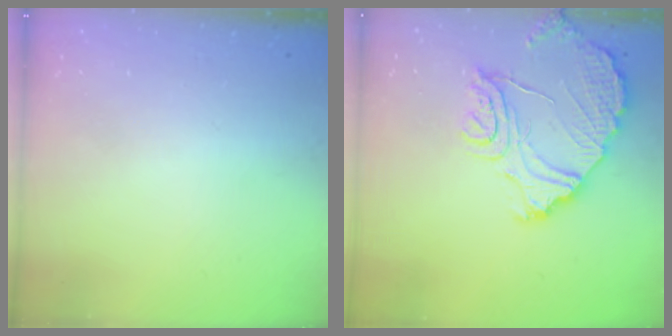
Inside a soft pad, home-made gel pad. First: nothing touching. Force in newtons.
{"total": 12.3, "press": 12.2, "slide": 1.2}